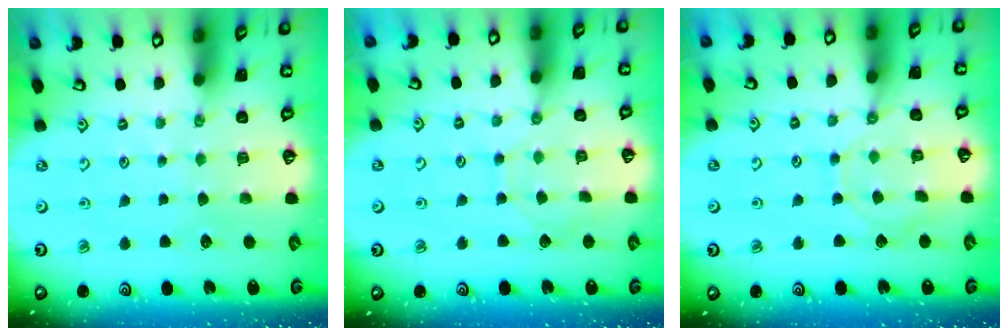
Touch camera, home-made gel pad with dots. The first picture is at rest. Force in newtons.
{"total": 6.6, "press": 6.5, "slide": 0.7}
{"total": 8.2, "press": 8.1, "slide": 1.0}